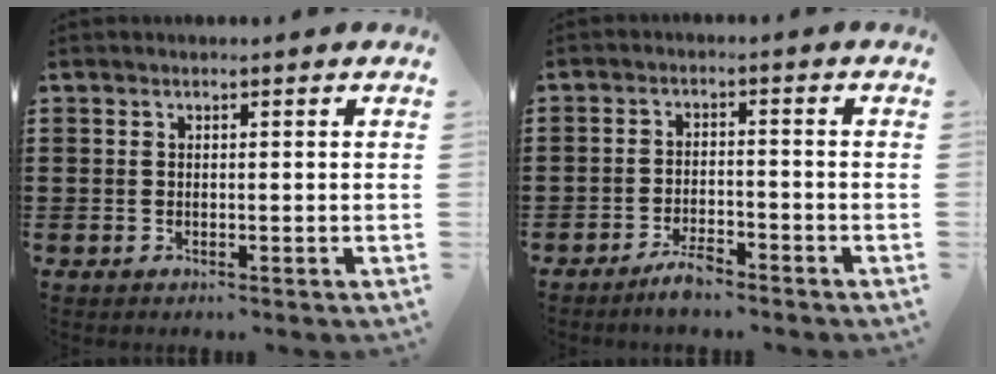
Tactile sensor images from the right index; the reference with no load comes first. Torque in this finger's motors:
{"motor_torque": [1.58, -0.56, 0.18, 0.03]}